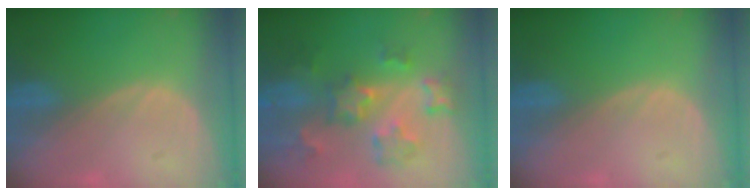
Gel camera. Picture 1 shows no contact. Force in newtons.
{"total": 9.0, "press": 7.9, "slide": 4.3}
{"total": 0.0}